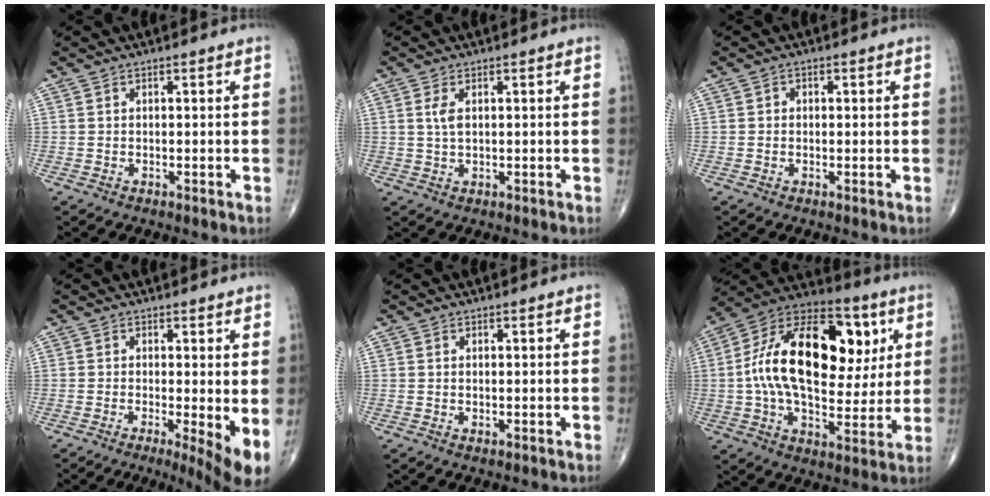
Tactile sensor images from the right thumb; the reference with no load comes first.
{"total": 2.8, "force": [0.8, 1.2, 2.4], "torque": [-0.054, 0.001, 0.019]}
{"total": 0.9, "force": [0.1, 0.8, 0.4], "torque": [0.000, 0.002, -0.002]}
{"total": 7.1, "force": [-0.7, 1.8, 6.8], "torque": [-0.106, -0.020, -0.011]}
{"total": 0.5, "force": [0.1, 0.3, 0.5], "torque": [-0.012, -0.004, 0.003]}
{"total": 27.1, "force": [5.1, 15.2, 21.8], "torque": [-0.352, 0.013, 0.075]}